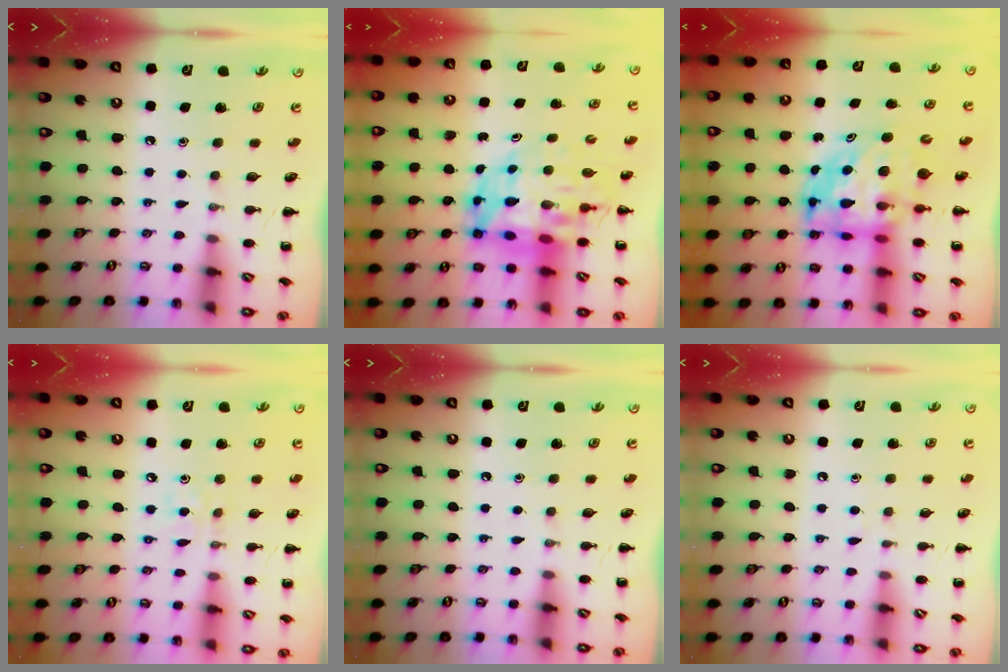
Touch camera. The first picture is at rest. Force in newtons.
{"total": 15.0, "press": 14.4, "slide": 4.1}
{"total": 8.4, "press": 8.1, "slide": 2.2}
{"total": 2.2, "press": 2.1, "slide": 0.6}
{"total": 0.0}
{"total": 2.9, "press": 2.8, "slide": 1.0}